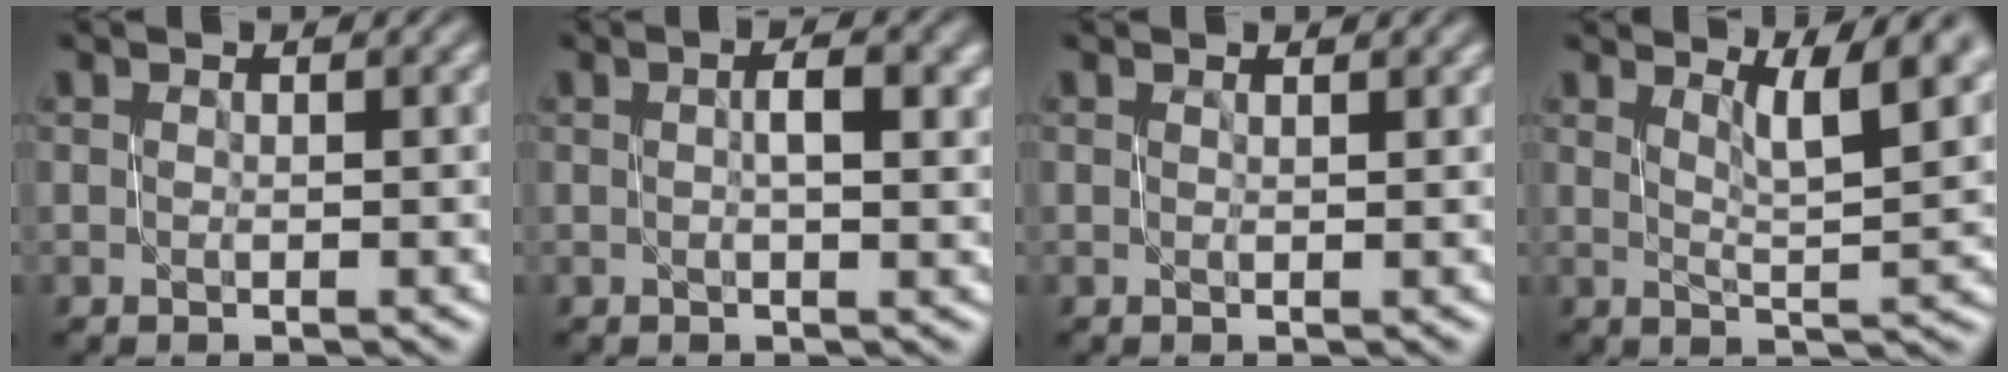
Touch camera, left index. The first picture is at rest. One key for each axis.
{"total": 3.5, "fx": 0.5, "fy": 1.1, "fz": 3.3, "tx": -0.043, "ty": 0.009, "tz": 0.008}
{"total": 0.6, "fx": 0.5, "fy": 0.2, "fz": 0.3, "tx": -0.001, "ty": 0.001, "tz": 0.008}
{"total": 6.3, "fx": 3.4, "fy": 1.6, "fz": 5.1, "tx": -0.066, "ty": 0.001, "tz": 0.063}